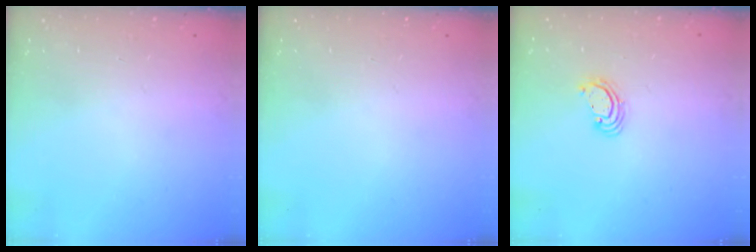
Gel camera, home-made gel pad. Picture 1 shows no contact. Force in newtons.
{"total": 0.0}
{"total": 2.8, "press": 2.8, "slide": 0.2}